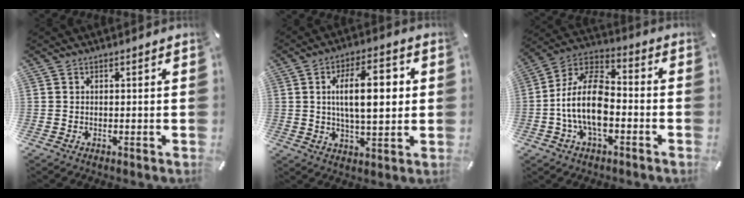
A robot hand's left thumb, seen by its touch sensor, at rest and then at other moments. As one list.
[{"total": 13.8, "force": [2.5, 6.1, 12.2], "torque": [-0.195, 0.005, 0.033]}, {"total": 14.8, "force": [-3.7, 8.5, 11.6], "torque": [-0.246, 0.018, -0.069]}]